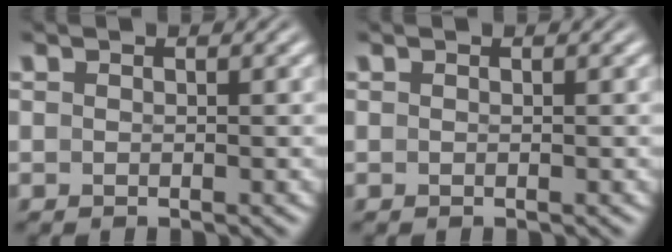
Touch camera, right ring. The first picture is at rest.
{"total": 0.0}